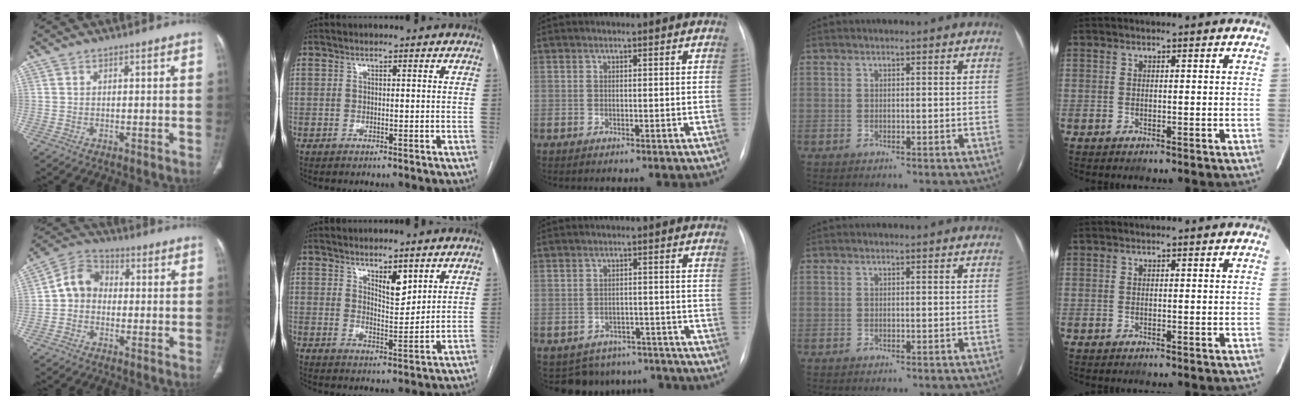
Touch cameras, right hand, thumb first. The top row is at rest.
{"thumb": {"total": 7.1, "force": [-0.6, 6.0, 3.8], "torque": [-0.051, 0.027, -0.028]}, "index": {"total": 4.5, "force": [3.0, 1.4, 3.0], "torque": [-0.051, -0.010, 0.055]}, "middle": {"total": 10.2, "force": [-9.0, 4.7, 0.2], "torque": [0.001, 0.021, -0.103]}}